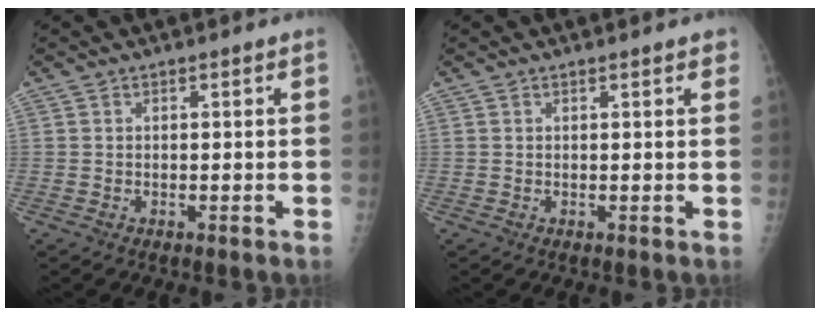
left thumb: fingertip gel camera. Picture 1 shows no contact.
{"total": 1.6, "force": [1.2, 0.4, 0.9], "torque": [-0.007, 0.001, 0.012]}